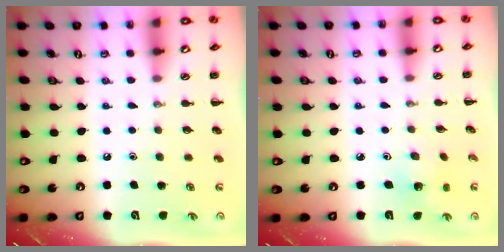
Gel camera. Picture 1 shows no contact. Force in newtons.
{"total": 2.3, "press": 2.2, "slide": 0.7}